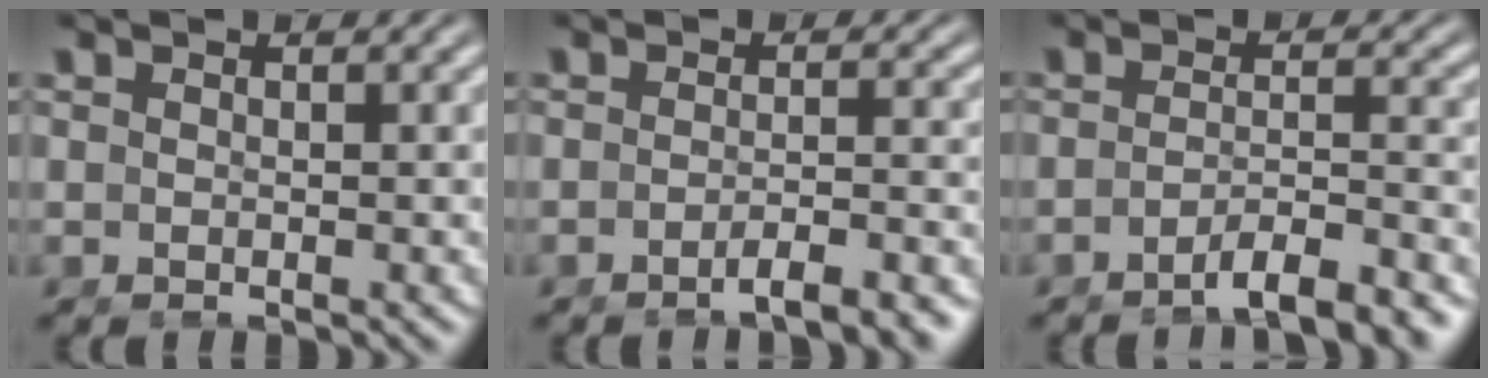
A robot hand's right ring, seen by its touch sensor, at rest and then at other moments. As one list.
[{"total": 3.0, "force": [-2.6, -0.2, 1.5], "torque": [-0.017, -0.001, -0.046]}, {"total": 4.5, "force": [-3.9, 0.1, 2.3], "torque": [-0.026, -0.012, -0.062]}]